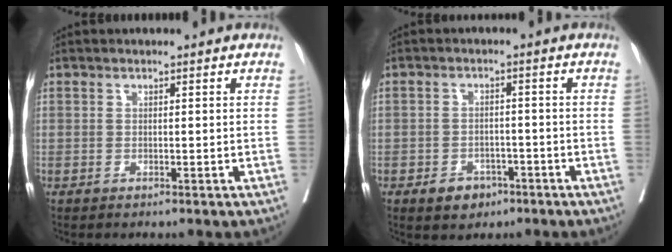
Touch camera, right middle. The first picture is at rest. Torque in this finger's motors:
{"motor_torque": [0.57, -0.52, 0.01, 0.02]}